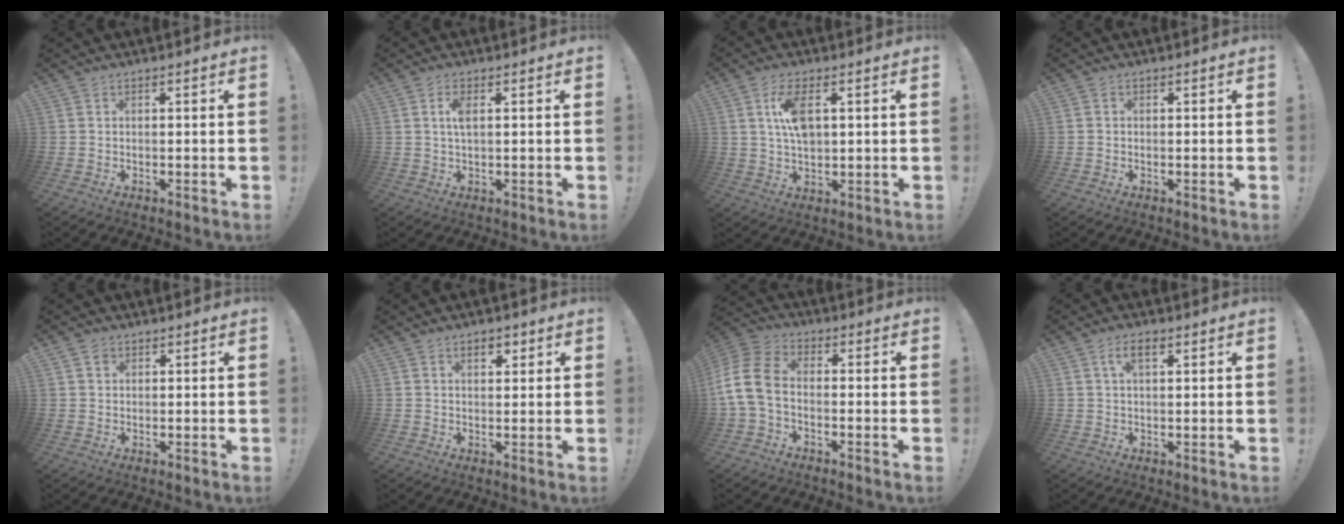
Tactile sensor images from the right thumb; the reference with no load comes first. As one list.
[{"total": 3.6, "force": [0.9, 1.2, 3.2], "torque": [-0.062, 0.002, 0.014]}, {"total": 8.8, "force": [2.4, 4.1, 7.5], "torque": [-0.137, -0.005, 0.037]}, {"total": 0.6, "force": [-0.1, 0.6, 0.1], "torque": [-0.001, 0.002, -0.002]}, {"total": 1.8, "force": [1.0, 1.5, 0.6], "torque": [0.001, -0.004, 0.015]}, {"total": 3.2, "force": [1.7, 1.9, 2.0], "torque": [-0.030, 0.000, 0.027]}, {"total": 11.2, "force": [-1.8, 7.1, 8.4], "torque": [-0.178, 0.018, -0.031]}, {"total": 4.5, "force": [1.9, 1.9, 3.7], "torque": [-0.066, 0.002, 0.031]}]